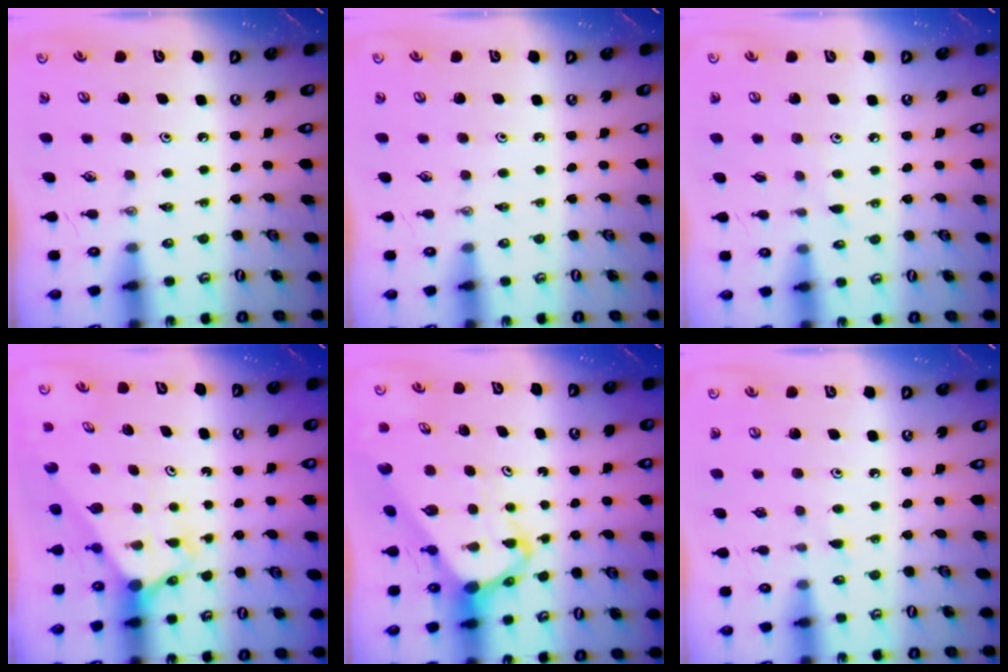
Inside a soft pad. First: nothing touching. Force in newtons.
{"total": 0.0}
{"total": 4.8, "press": 4.7, "slide": 0.6}
{"total": 2.7, "press": 2.7, "slide": 0.2}
{"total": 4.7, "press": 4.7, "slide": 0.2}
{"total": 6.0, "press": 6.0, "slide": 0.6}